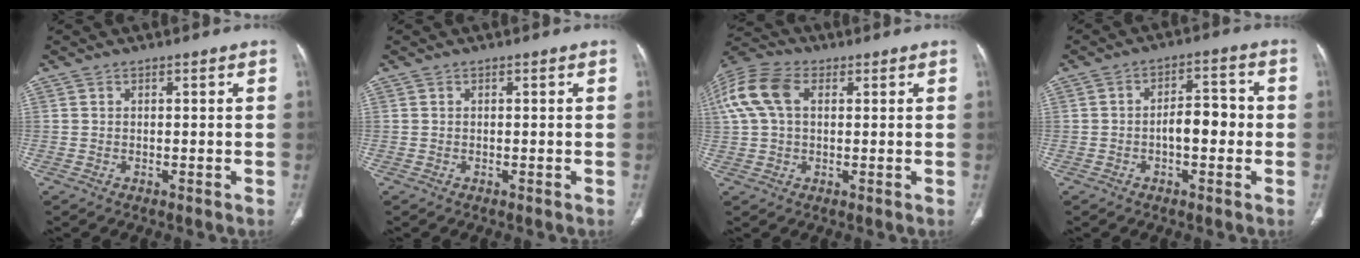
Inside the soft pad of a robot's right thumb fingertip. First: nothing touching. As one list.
[{"total": 0.0}, {"total": 13.7, "force": [3.7, 8.9, 9.7], "torque": [-0.230, 0.030, 0.068]}, {"total": 6.7, "force": [-1.1, 3.4, 5.6], "torque": [-0.072, 0.027, -0.021]}]